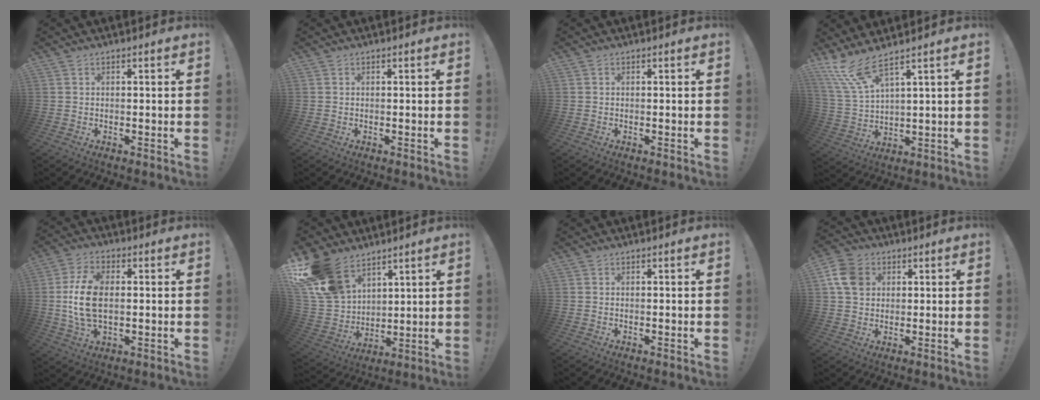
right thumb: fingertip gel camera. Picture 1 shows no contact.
{"total": 0.0}
{"total": 0.0}
{"total": 9.1, "force": [6.8, 1.6, 5.8], "torque": [-0.121, -0.033, 0.127]}
{"total": 13.3, "force": [0.2, 7.8, 10.7], "torque": [-0.221, 0.000, 0.006]}
{"total": 17.3, "force": [11.5, 10.4, 7.7], "torque": [-0.159, -0.068, 0.225]}
{"total": 0.0}
{"total": 10.2, "force": [3.2, 8.0, 5.5], "torque": [-0.099, -0.003, 0.064]}